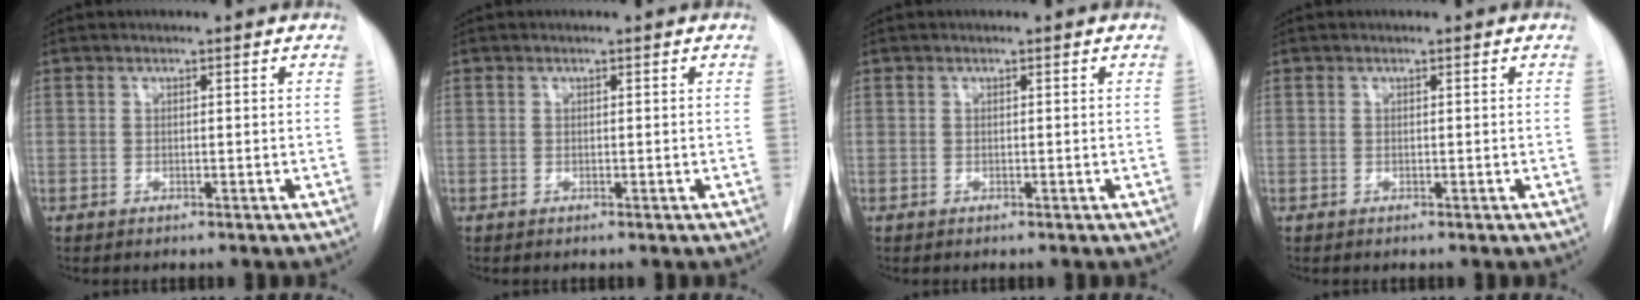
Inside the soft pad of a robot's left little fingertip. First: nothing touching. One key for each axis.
{"total": 0.0}
{"total": 0.0}
{"total": 0.0}